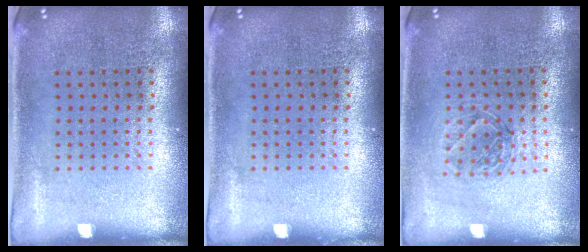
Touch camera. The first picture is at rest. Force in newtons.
{"total": 0.0}
{"total": 1.2, "press": 1.0, "slide": 0.5}